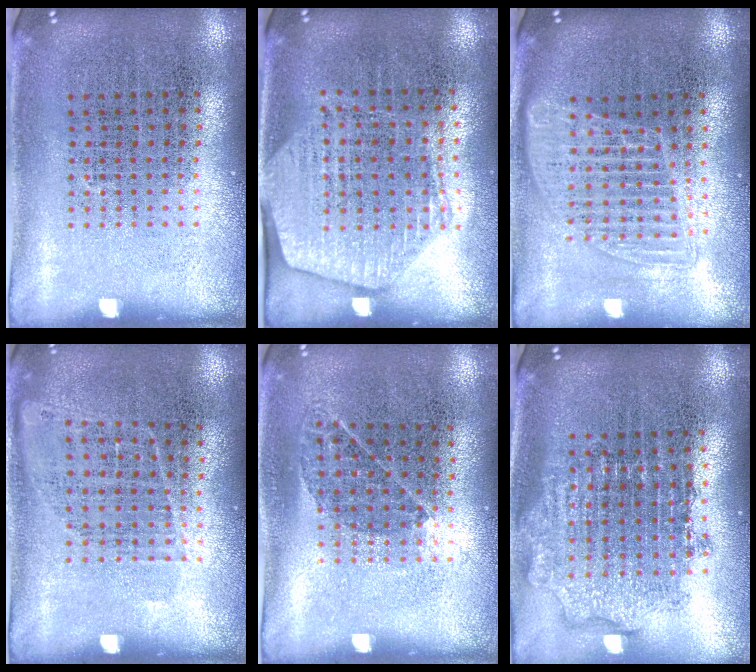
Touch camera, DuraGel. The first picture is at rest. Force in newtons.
{"total": 1.7, "press": 1.5, "slide": 0.7}
{"total": 1.5, "press": 1.3, "slide": 0.7}
{"total": 0.9, "press": 0.8, "slide": 0.5}
{"total": 0.8, "press": 0.7, "slide": 0.4}
{"total": 1.8, "press": 1.5, "slide": 1.1}